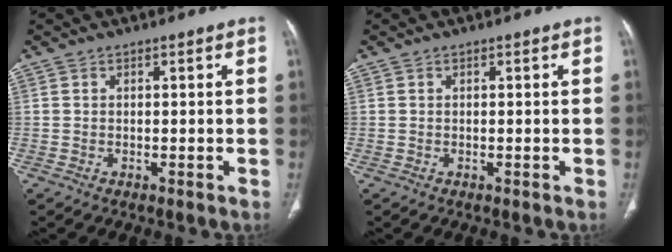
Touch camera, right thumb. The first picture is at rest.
{"total": 0.0}